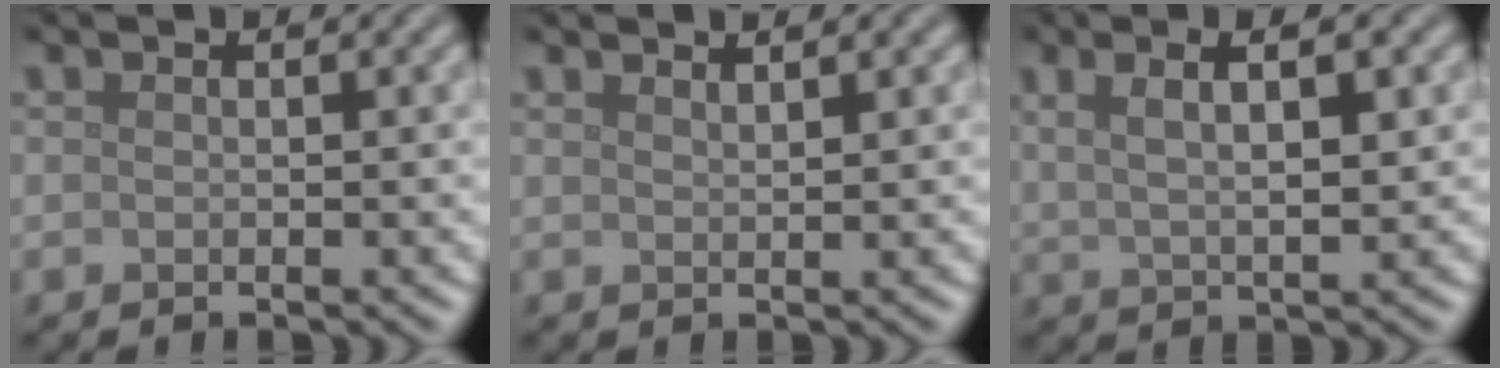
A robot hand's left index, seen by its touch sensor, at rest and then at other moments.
{"total": 1.8, "force": [1.5, 0.5, 0.9], "torque": [0.000, 0.007, 0.011]}
{"total": 5.4, "force": [2.1, 1.6, 4.7], "torque": [-0.072, 0.002, 0.030]}